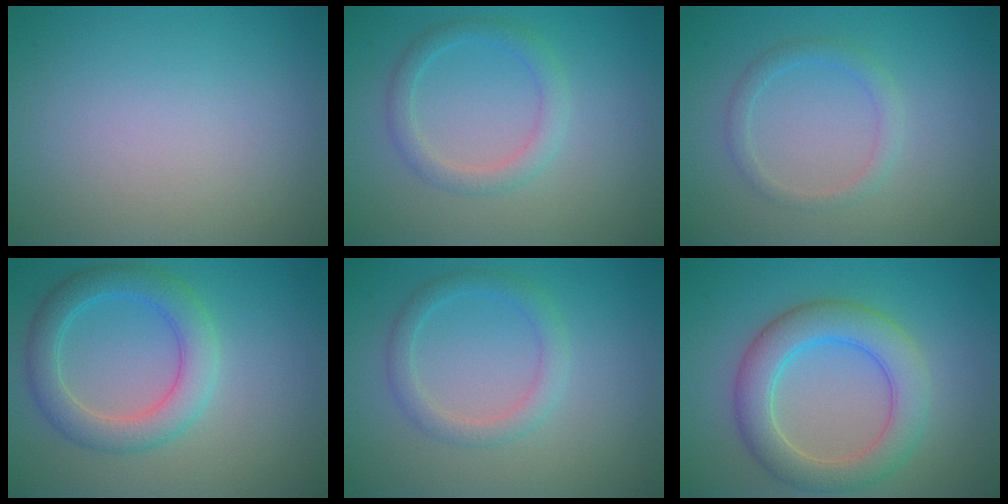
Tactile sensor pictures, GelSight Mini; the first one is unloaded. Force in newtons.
{"total": 2.3, "press": 2.3, "slide": 0.1}
{"total": 1.6, "press": 1.6, "slide": 0.0}
{"total": 3.6, "press": 3.6, "slide": 0.3}
{"total": 2.3, "press": 2.3, "slide": 0.1}
{"total": 5.5, "press": 5.5, "slide": 0.3}